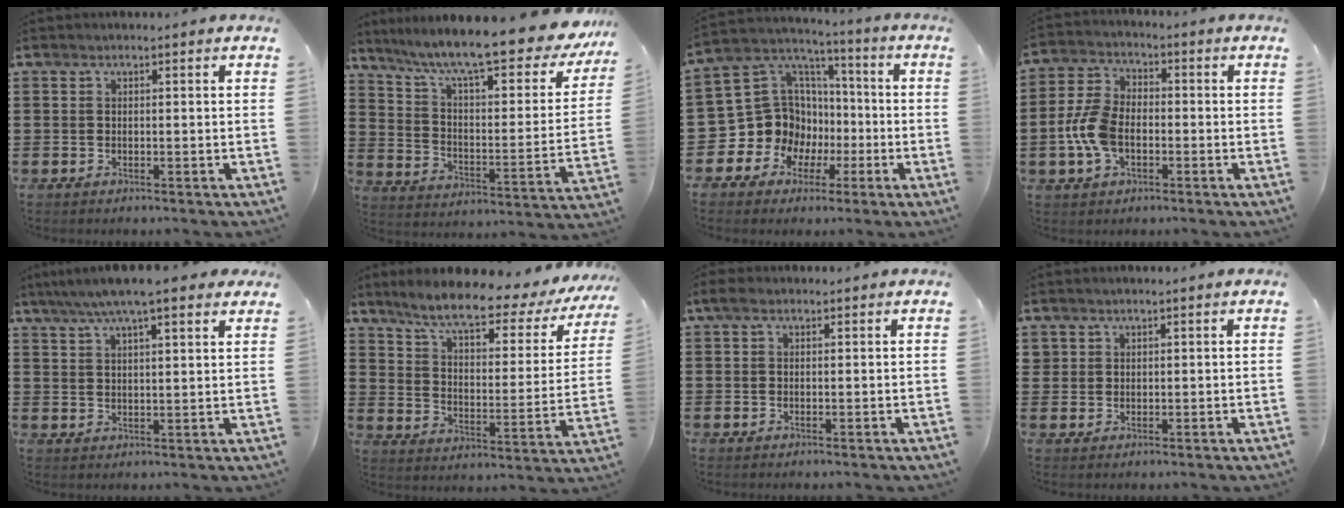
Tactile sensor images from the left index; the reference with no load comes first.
{"total": 11.5, "force": [9.4, 0.8, 6.6], "torque": [-0.144, -0.067, 0.152]}
{"total": 12.1, "force": [-2.2, 11.4, 3.5], "torque": [-0.121, -0.014, -0.033]}
{"total": 8.0, "force": [-1.7, 5.0, 5.9], "torque": [-0.153, 0.001, -0.039]}
{"total": 6.8, "force": [5.4, 0.8, 4.1], "torque": [-0.093, -0.009, 0.095]}
{"total": 8.7, "force": [6.8, 0.9, 5.4], "torque": [-0.120, -0.036, 0.109]}
{"total": 1.7, "force": [0.3, 1.1, 1.2], "torque": [-0.026, 0.009, 0.004]}
{"total": 1.4, "force": [0.9, 1.1, 0.1], "torque": [-0.006, 0.003, 0.018]}